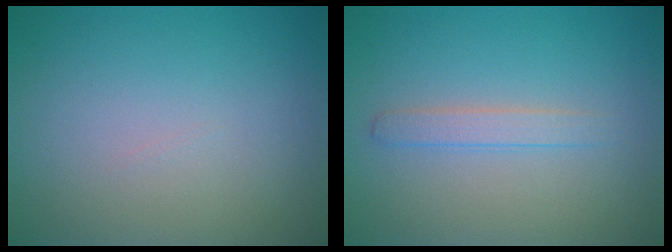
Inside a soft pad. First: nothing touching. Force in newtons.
{"total": 1.6, "press": 1.6, "slide": 0.0}